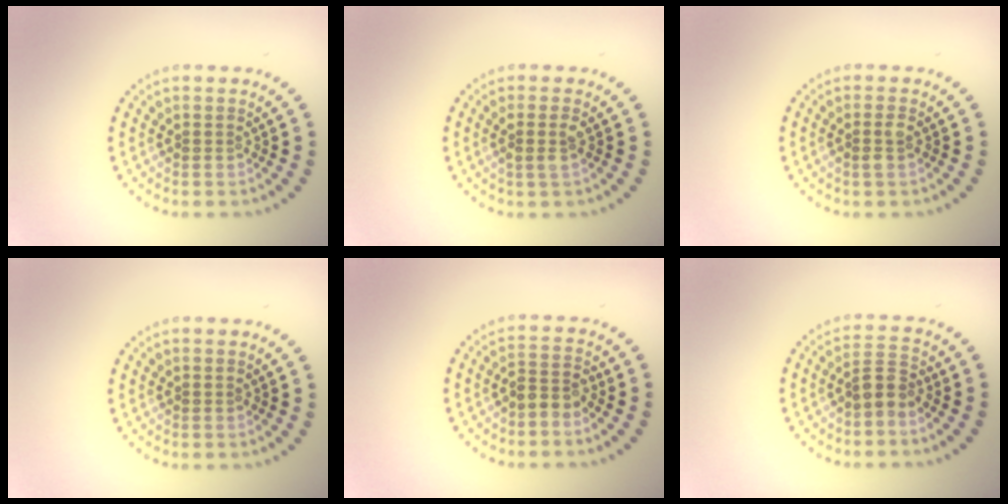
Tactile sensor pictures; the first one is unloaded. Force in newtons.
{"total": 1.5, "press": 1.3, "slide": 0.7}
{"total": 1.1, "press": 1.1, "slide": 0.2}
{"total": 0.0}
{"total": 2.0, "press": 1.7, "slide": 1.2}
{"total": 2.2, "press": 1.8, "slide": 1.3}